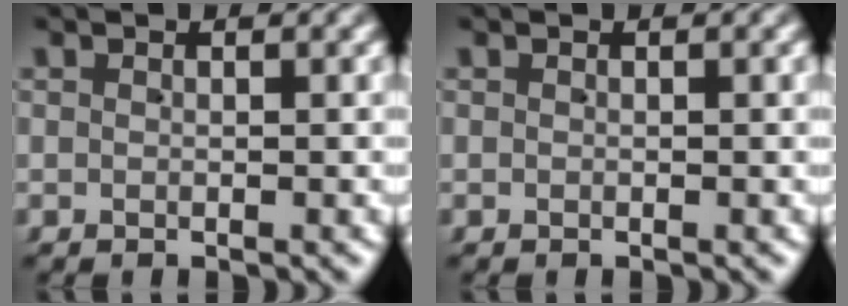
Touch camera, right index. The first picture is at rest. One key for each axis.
{"total": 0.0}